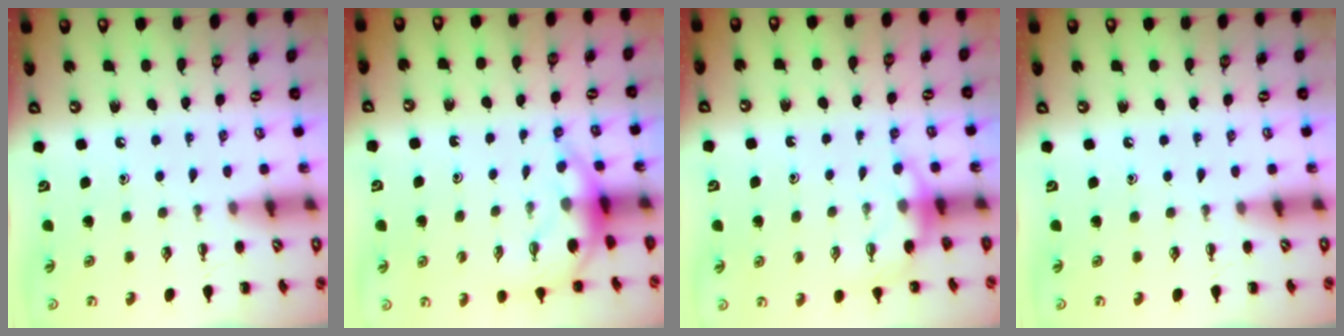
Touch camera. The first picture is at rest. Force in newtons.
{"total": 5.3, "press": 5.1, "slide": 1.2}
{"total": 4.6, "press": 4.5, "slide": 1.0}
{"total": 0.0}